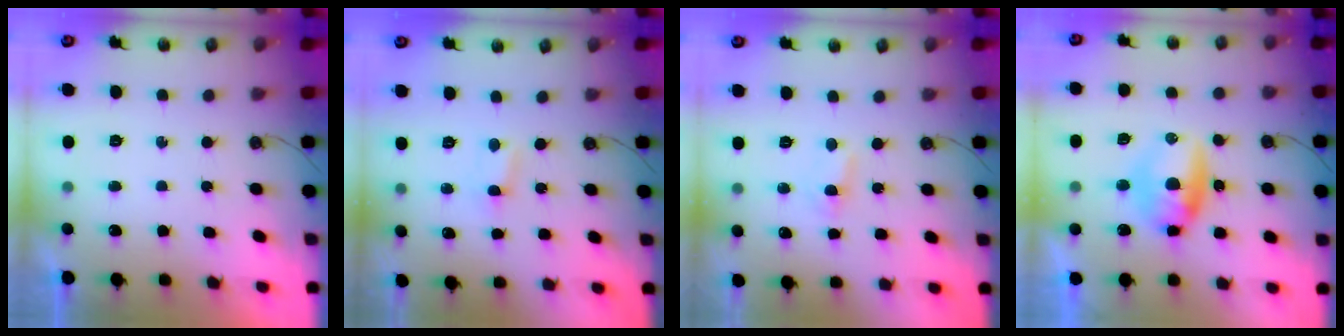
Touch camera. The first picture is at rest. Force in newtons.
{"total": 0.0}
{"total": 2.0, "press": 2.0, "slide": 0.3}
{"total": 7.5, "press": 7.4, "slide": 0.9}